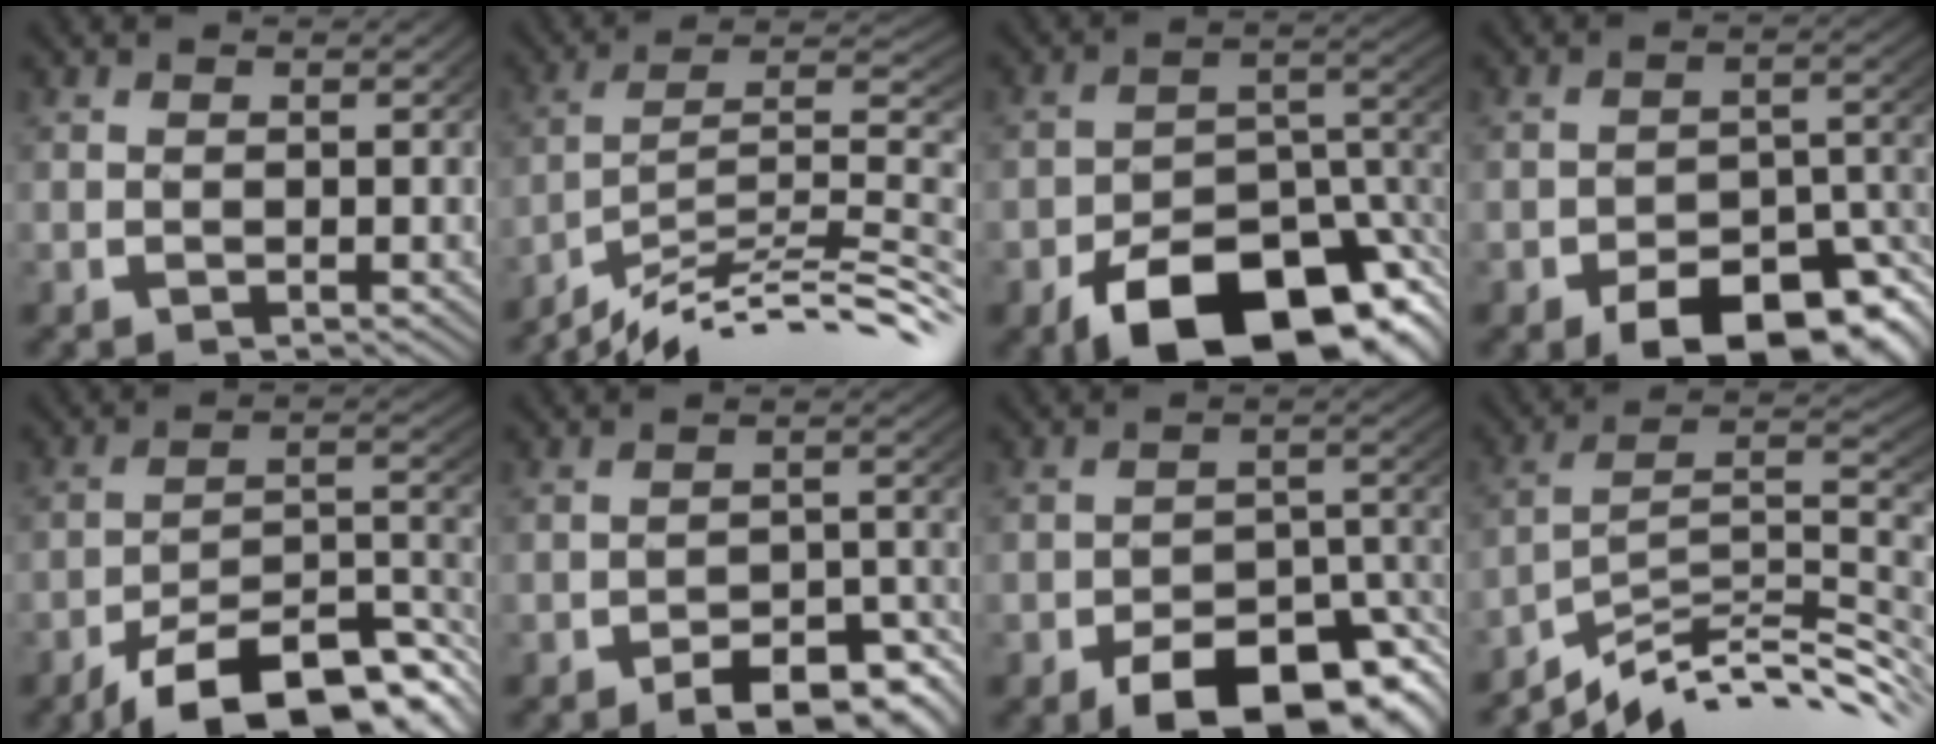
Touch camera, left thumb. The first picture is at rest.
{"total": 12.7, "force": [-7.8, 5.9, 8.1], "torque": [-0.118, -0.012, -0.116]}
{"total": 14.4, "force": [-7.3, 7.5, 9.8], "torque": [-0.143, -0.038, -0.086]}
{"total": 8.6, "force": [-5.4, 4.1, 5.2], "torque": [-0.071, -0.024, -0.071]}
{"total": 11.3, "force": [-6.7, 5.3, 7.4], "torque": [-0.114, -0.028, -0.085]}
{"total": 6.2, "force": [-4.2, 2.6, 3.7], "torque": [-0.040, -0.013, -0.064]}
{"total": 9.7, "force": [-6.1, 4.6, 6.0], "torque": [-0.083, -0.026, -0.078]}
{"total": 12.4, "force": [-6.7, 6.7, 8.0], "torque": [-0.119, -0.012, -0.099]}